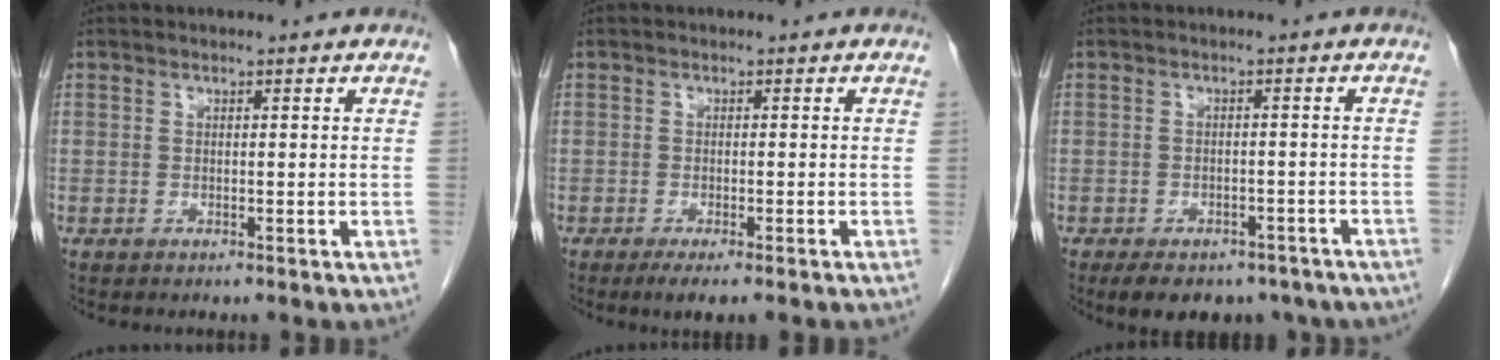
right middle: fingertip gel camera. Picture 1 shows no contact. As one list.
[{"total": 3.3, "force": [-2.3, -0.4, 2.4], "torque": [-0.031, -0.009, -0.035]}, {"total": 13.2, "force": [-9.7, 7.0, 5.6], "torque": [-0.095, -0.001, -0.112]}]